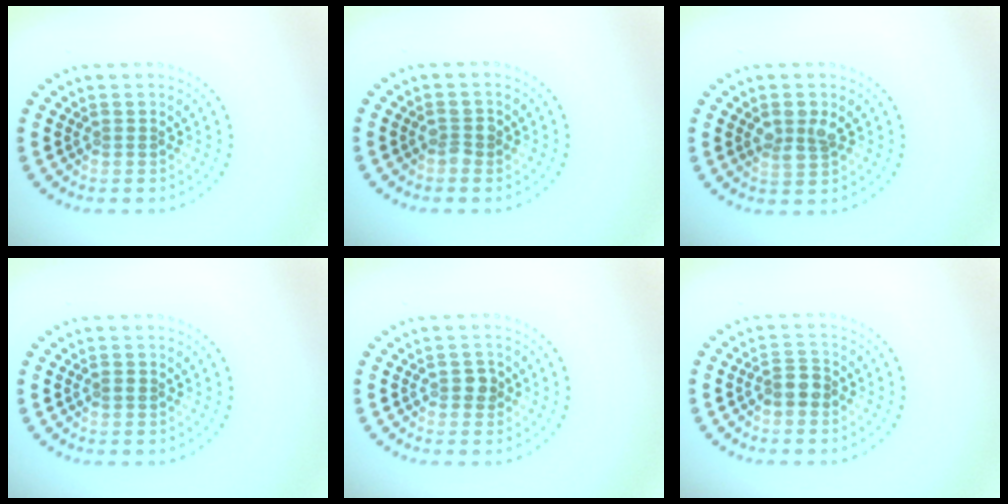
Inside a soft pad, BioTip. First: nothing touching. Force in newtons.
{"total": 1.1, "press": 1.1, "slide": 0.2}
{"total": 2.3, "press": 2.2, "slide": 0.6}
{"total": 0.7, "press": 0.7, "slide": 0.1}
{"total": 1.2, "press": 1.2, "slide": 0.3}
{"total": 1.9, "press": 1.7, "slide": 0.8}